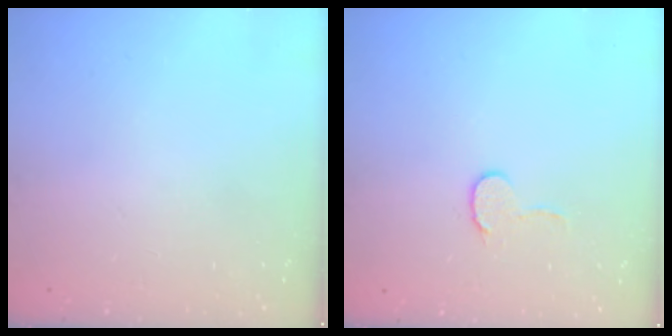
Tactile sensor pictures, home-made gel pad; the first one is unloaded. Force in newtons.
{"total": 5.9, "press": 5.9, "slide": 0.5}